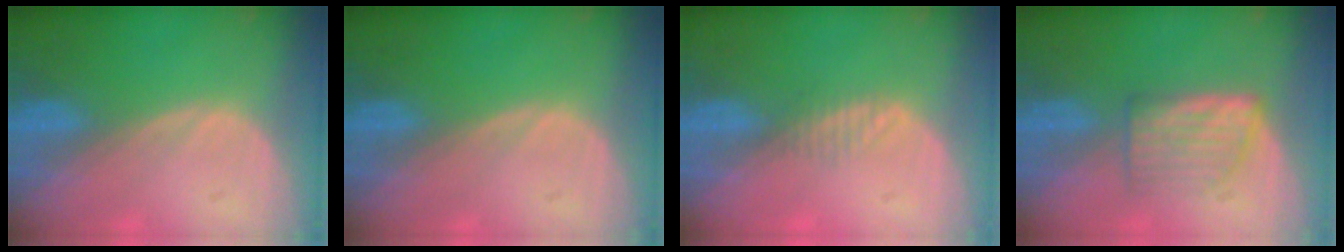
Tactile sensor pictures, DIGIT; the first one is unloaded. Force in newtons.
{"total": 0.0}
{"total": 1.7, "press": 1.4, "slide": 1.0}
{"total": 5.1, "press": 5.1, "slide": 0.6}